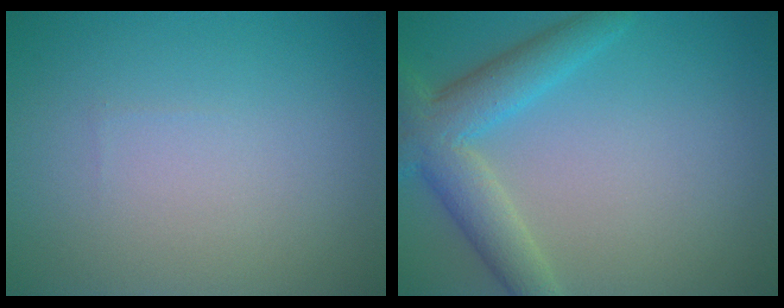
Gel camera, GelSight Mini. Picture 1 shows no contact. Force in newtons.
{"total": 5.3, "press": 5.3, "slide": 0.4}